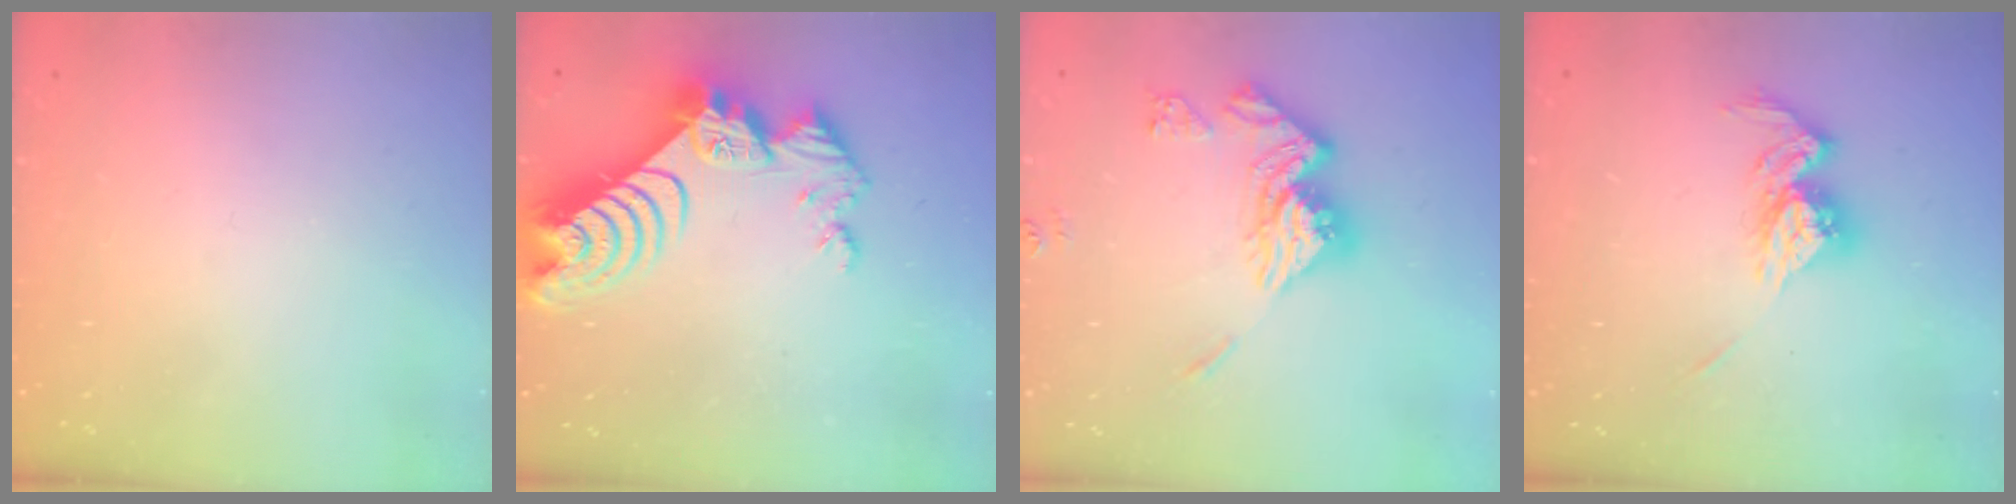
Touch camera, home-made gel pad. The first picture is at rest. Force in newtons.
{"total": 14.6, "press": 14.5, "slide": 1.5}
{"total": 15.2, "press": 15.2, "slide": 1.5}
{"total": 11.8, "press": 11.8, "slide": 0.5}